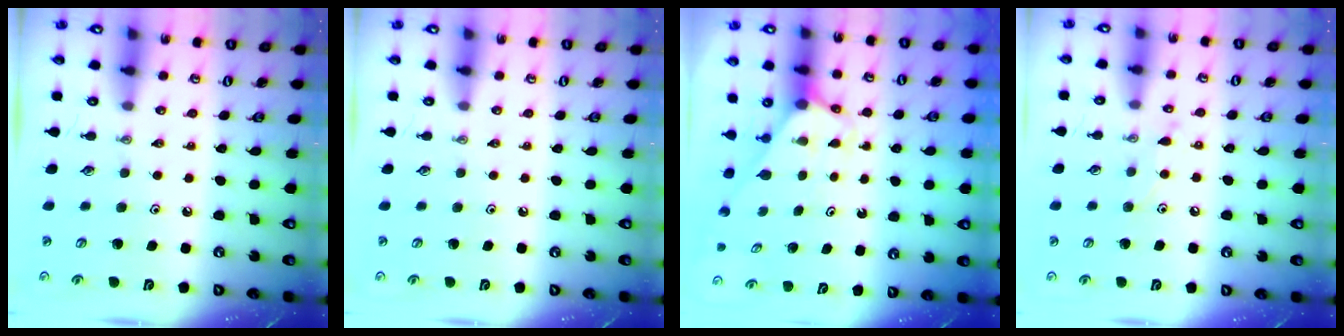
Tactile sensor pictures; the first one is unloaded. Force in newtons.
{"total": 0.0}
{"total": 2.7, "press": 2.7, "slide": 0.2}
{"total": 6.9, "press": 6.9, "slide": 0.5}